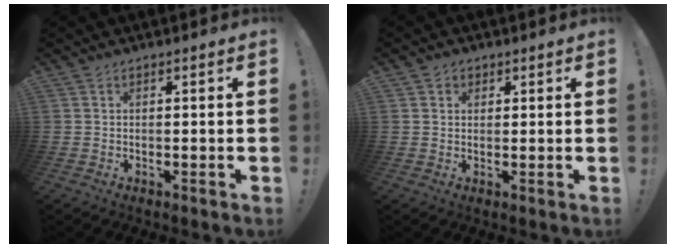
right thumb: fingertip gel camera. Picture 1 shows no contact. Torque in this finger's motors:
{"motor_torque": [-0.21, -0.17, -0.34, 0.21, 0.01]}